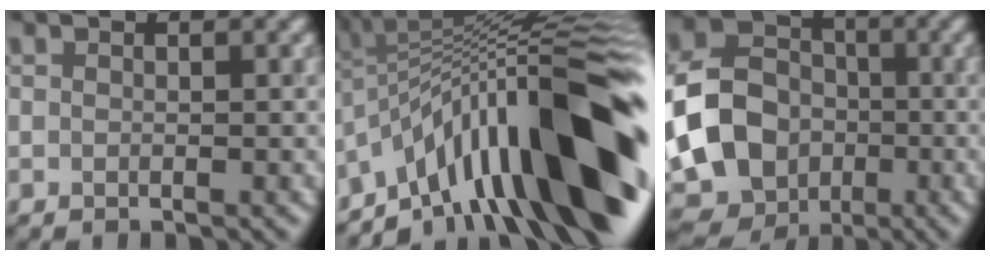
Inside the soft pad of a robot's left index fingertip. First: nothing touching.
{"total": 16.7, "force": [-5.7, 4.5, 15.0], "torque": [-0.194, 0.055, -0.112]}
{"total": 12.9, "force": [-2.8, 10.4, 7.1], "torque": [-0.152, -0.020, -0.062]}